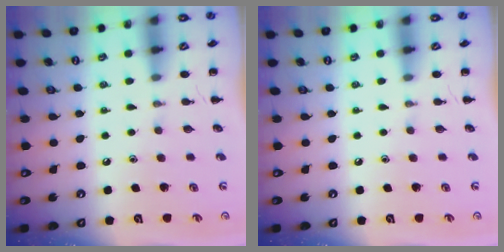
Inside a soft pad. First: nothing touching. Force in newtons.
{"total": 0.0}